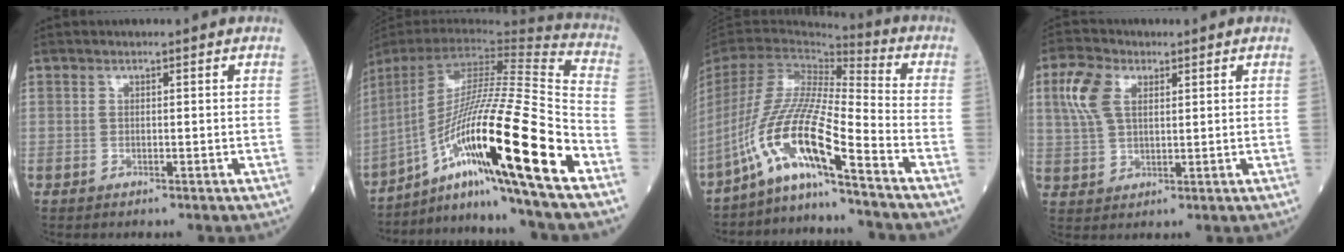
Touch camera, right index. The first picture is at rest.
{"total": 24.2, "force": [-11.1, -0.9, 21.5], "torque": [-0.378, -0.014, -0.199]}
{"total": 14.4, "force": [-10.1, -0.6, 10.2], "torque": [-0.210, 0.000, -0.193]}
{"total": 6.7, "force": [2.6, 3.6, 5.0], "torque": [-0.126, 0.017, 0.054]}